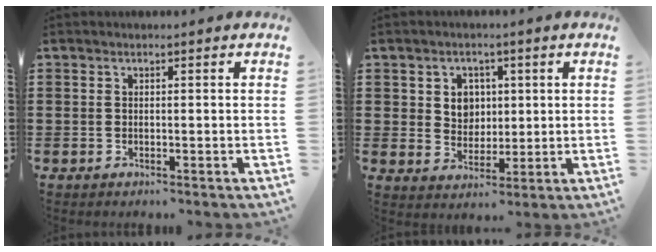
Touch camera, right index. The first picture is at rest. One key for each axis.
{"total": 4.4, "fx": 1.3, "fy": 4.0, "fz": 1.5, "tx": -0.040, "ty": 0.011, "tz": 0.019}